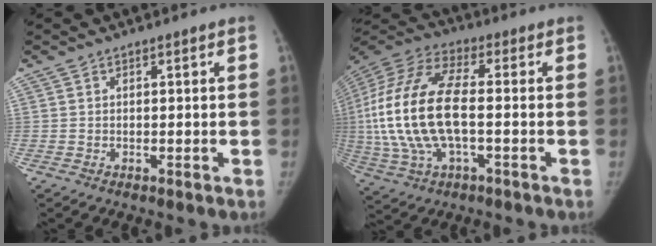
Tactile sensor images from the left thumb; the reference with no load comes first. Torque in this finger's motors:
{"motor_torque": [-1.40, 3.61, 2.77, 0.00, 0.73]}